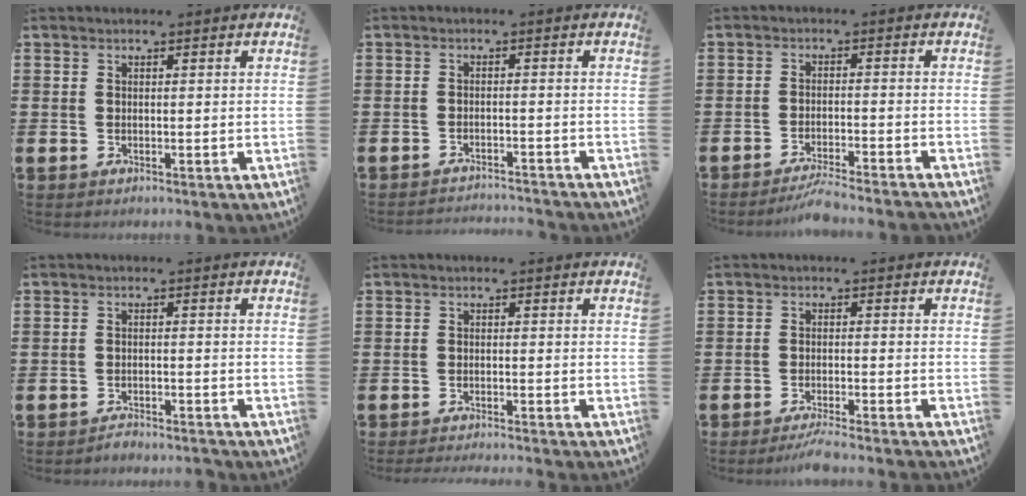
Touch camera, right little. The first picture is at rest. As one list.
[{"total": 1.8, "force": [-1.8, -0.2, -0.2], "torque": [-0.001, 0.004, -0.040]}, {"total": 3.3, "force": [-3.0, -0.2, 1.4], "torque": [-0.024, -0.001, -0.058]}, {"total": 1.6, "force": [-1.6, 0.0, 0.0], "torque": [-0.005, 0.004, -0.033]}, {"total": 1.1, "force": [-1.1, -0.2, 0.1], "torque": [-0.002, -0.001, -0.022]}, {"total": 2.6, "force": [-2.2, -0.2, 1.4], "torque": [-0.021, 0.001, -0.040]}]